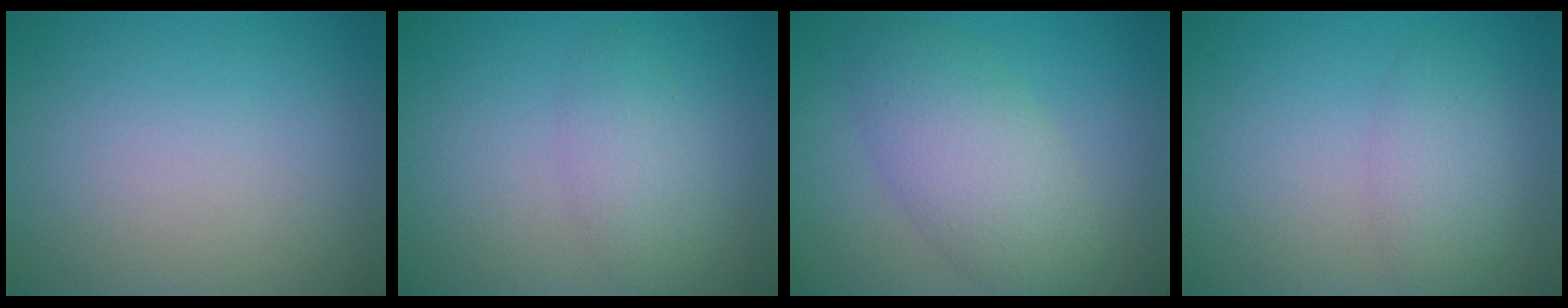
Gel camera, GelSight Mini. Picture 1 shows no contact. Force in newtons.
{"total": 2.7, "press": 2.7, "slide": 0.0}
{"total": 5.6, "press": 5.5, "slide": 0.2}
{"total": 2.8, "press": 2.8, "slide": 0.1}